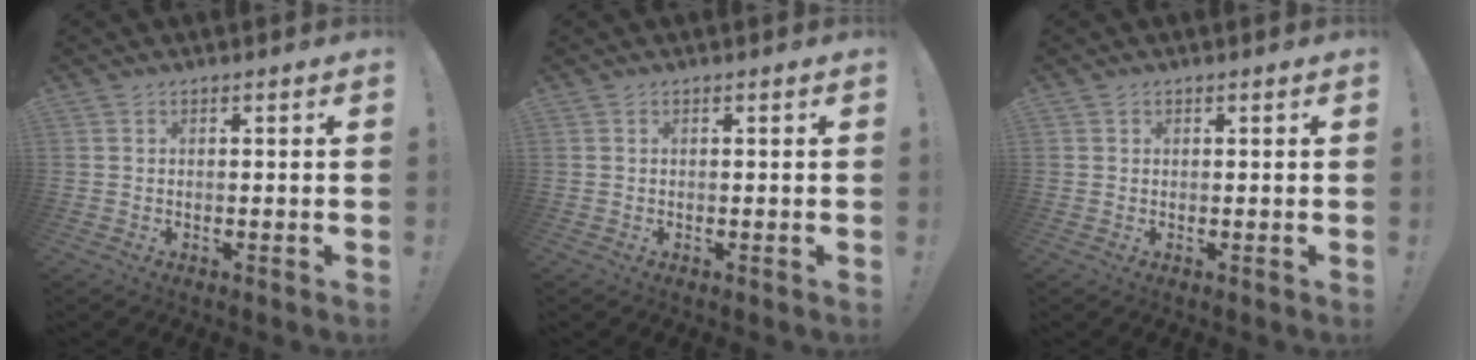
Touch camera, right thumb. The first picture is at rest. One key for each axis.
{"total": 0.0}
{"total": 0.6, "fx": 0.4, "fy": 0.5, "fz": 0.0, "tx": 0.002, "ty": -0.001, "tz": 0.007}